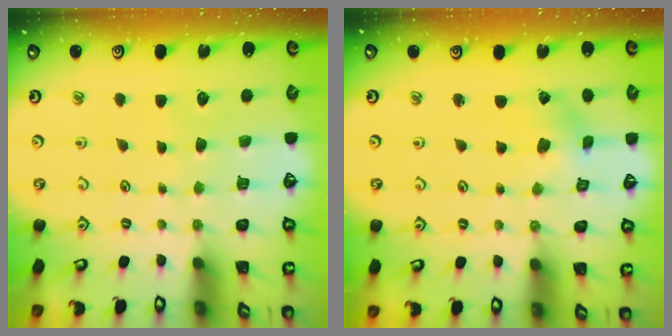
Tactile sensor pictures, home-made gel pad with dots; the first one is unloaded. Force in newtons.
{"total": 0.0}